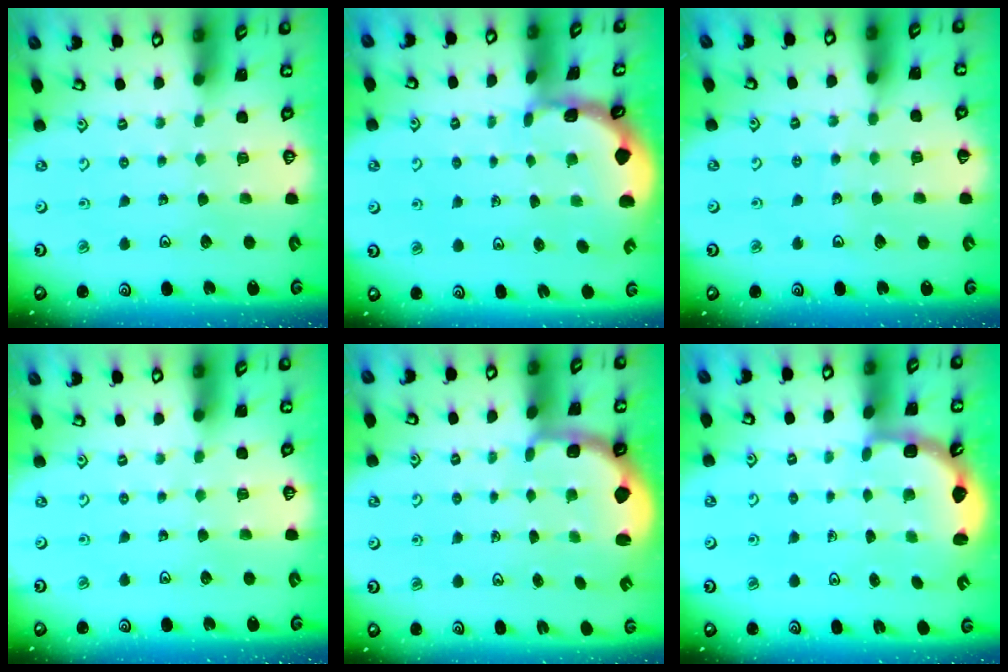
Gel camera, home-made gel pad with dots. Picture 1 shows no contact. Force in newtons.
{"total": 1.3, "press": 1.2, "slide": 0.1}
{"total": 3.6, "press": 3.6, "slide": 0.4}
{"total": 0.0}
{"total": 2.3, "press": 1.2, "slide": 1.9}
{"total": 3.3, "press": 2.3, "slide": 2.3}